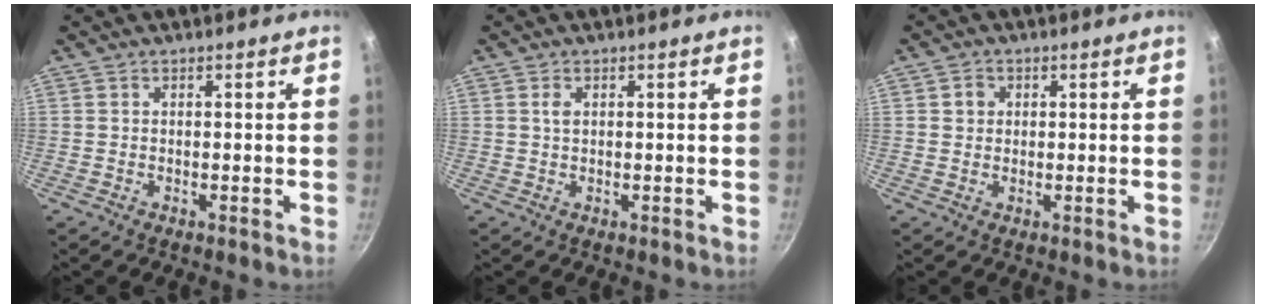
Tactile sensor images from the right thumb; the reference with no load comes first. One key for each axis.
{"total": 1.4, "fx": 0.4, "fy": 0.9, "fz": 1.0, "tx": -0.016, "ty": 0.001, "tz": 0.006}
{"total": 2.3, "fx": 0.5, "fy": 2.1, "fz": 0.8, "tx": -0.002, "ty": 0.004, "tz": 0.006}